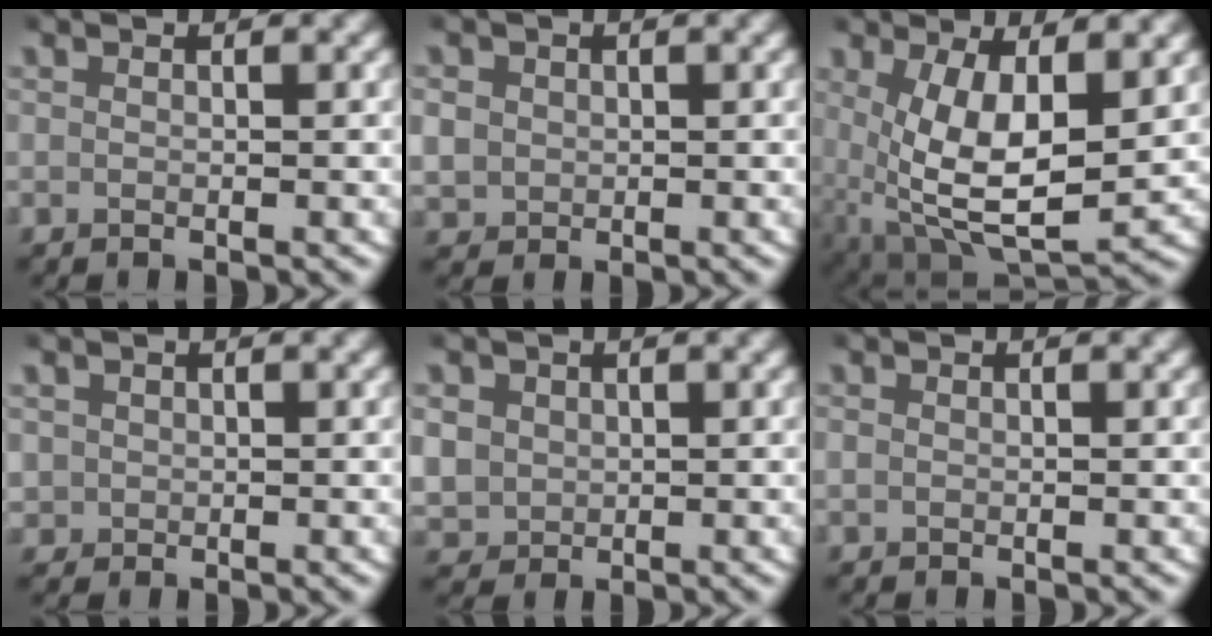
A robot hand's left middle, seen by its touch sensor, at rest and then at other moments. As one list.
[{"total": 3.3, "force": [0.3, 3.1, 1.1], "torque": [-0.037, -0.007, 0.008]}, {"total": 9.1, "force": [-0.3, 5.4, 7.4], "torque": [-0.153, -0.050, 0.026]}, {"total": 2.1, "force": [0.3, 2.1, 0.4], "torque": [-0.013, -0.007, 0.008]}, {"total": 4.8, "force": [0.6, 4.4, 1.7], "torque": [-0.053, -0.013, 0.017]}, {"total": 0.6, "force": [-0.1, 0.6, 0.2], "torque": [-0.007, -0.001, -0.001]}]